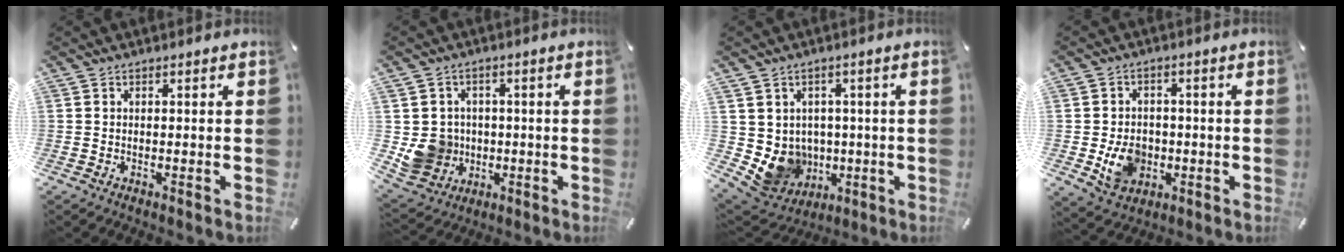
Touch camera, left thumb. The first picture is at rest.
{"total": 9.5, "force": [-0.5, 9.2, 2.1], "torque": [-0.063, -0.004, -0.001]}
{"total": 8.5, "force": [-0.5, 8.4, 1.6], "torque": [-0.050, -0.020, -0.001]}
{"total": 8.7, "force": [-1.7, 7.3, 4.4], "torque": [-0.080, 0.008, -0.029]}